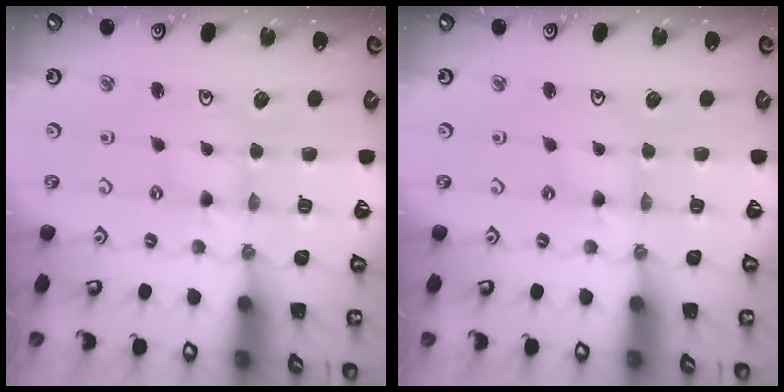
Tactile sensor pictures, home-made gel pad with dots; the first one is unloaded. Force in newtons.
{"total": 0.8, "press": 0.7, "slide": 0.2}